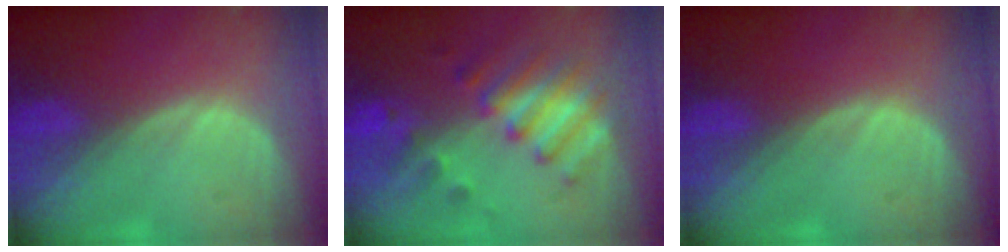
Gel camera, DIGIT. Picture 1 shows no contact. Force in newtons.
{"total": 7.5, "press": 7.4, "slide": 1.1}
{"total": 0.0}